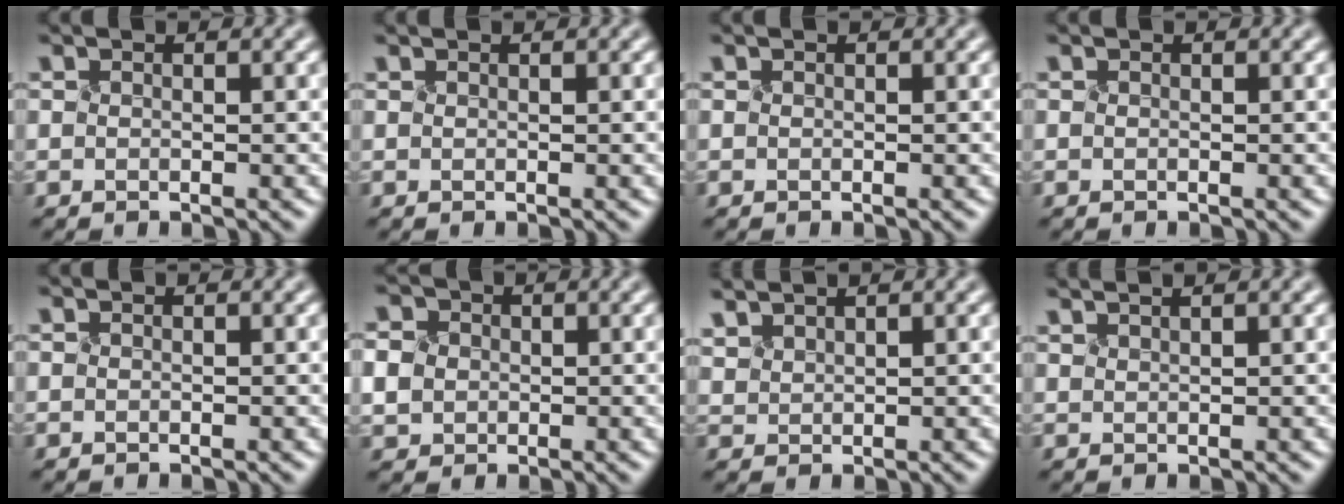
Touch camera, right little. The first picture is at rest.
{"total": 0.0}
{"total": 0.0}
{"total": 0.0}
{"total": 0.0}
{"total": 4.7, "force": [0.8, 4.3, 1.8], "torque": [-0.049, 0.021, 0.002]}
{"total": 2.3, "force": [2.0, 0.8, 0.8], "torque": [-0.034, 0.009, 0.044]}
{"total": 1.0, "force": [0.9, -0.4, 0.4], "torque": [-0.006, 0.004, 0.019]}